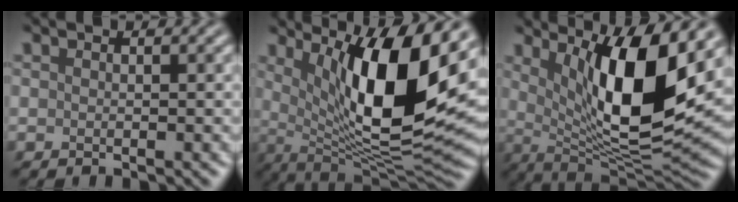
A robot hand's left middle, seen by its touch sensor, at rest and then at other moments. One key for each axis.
{"total": 13.1, "fx": 3.8, "fy": 3.9, "fz": 11.9, "tx": -0.163, "ty": -0.013, "tz": 0.063}
{"total": 11.3, "fx": 3.4, "fy": 3.2, "fz": 10.3, "tx": -0.155, "ty": -0.014, "tz": 0.063}